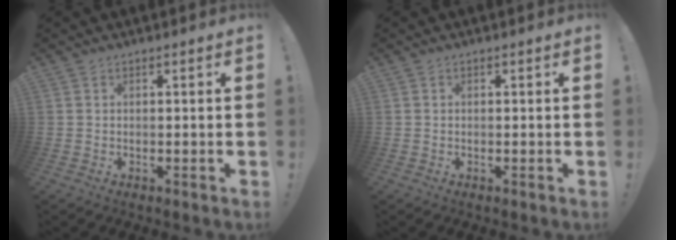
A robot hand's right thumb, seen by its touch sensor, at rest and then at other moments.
{"total": 0.0}